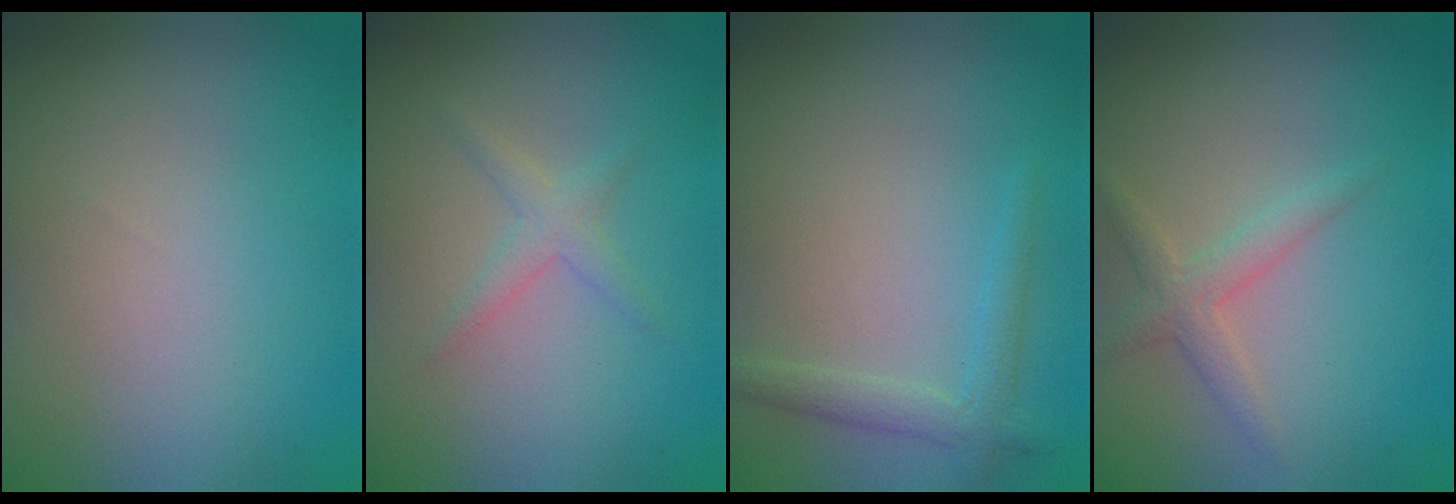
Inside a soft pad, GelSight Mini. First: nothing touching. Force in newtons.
{"total": 1.4, "press": 1.4, "slide": 0.1}
{"total": 1.2, "press": 1.2, "slide": 0.1}
{"total": 2.0, "press": 2.0, "slide": 0.0}